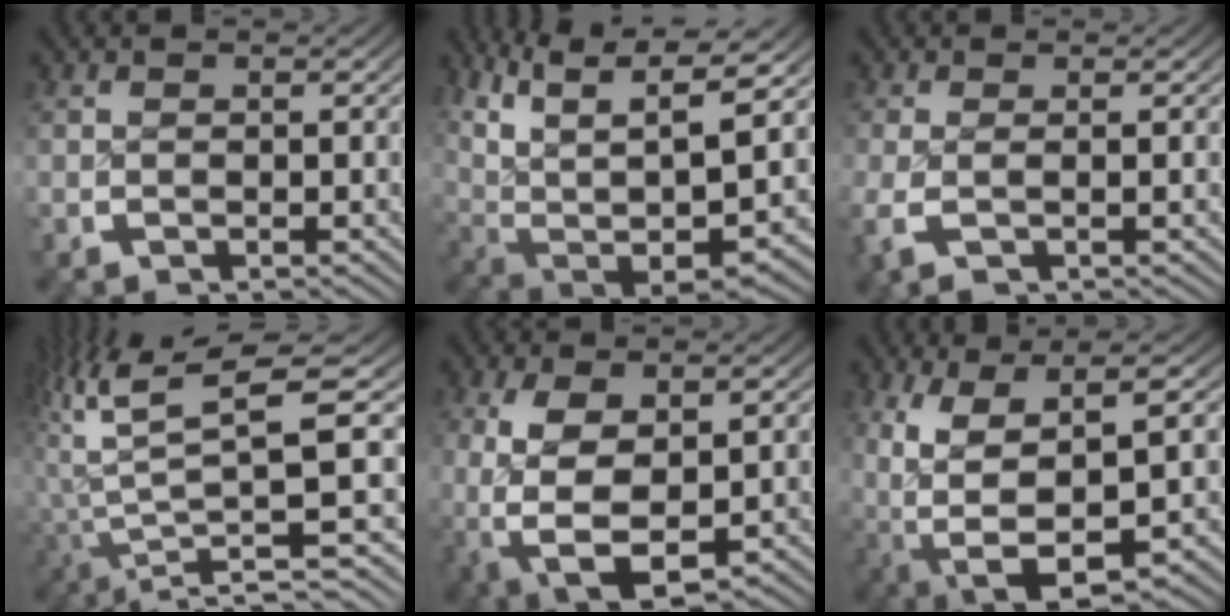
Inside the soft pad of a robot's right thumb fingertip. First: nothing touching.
{"total": 16.7, "force": [1.3, 11.3, 12.3], "torque": [-0.256, -0.058, 0.041]}
{"total": 2.2, "force": [-0.3, 0.8, 2.1], "torque": [-0.059, -0.008, -0.001]}
{"total": 13.1, "force": [0.8, 6.3, 11.4], "torque": [-0.211, -0.019, 0.028]}
{"total": 10.4, "force": [-2.6, 6.7, 7.4], "torque": [-0.192, -0.058, -0.008]}
{"total": 11.2, "force": [-1.6, 6.5, 9.0], "torque": [-0.201, -0.044, 0.001]}